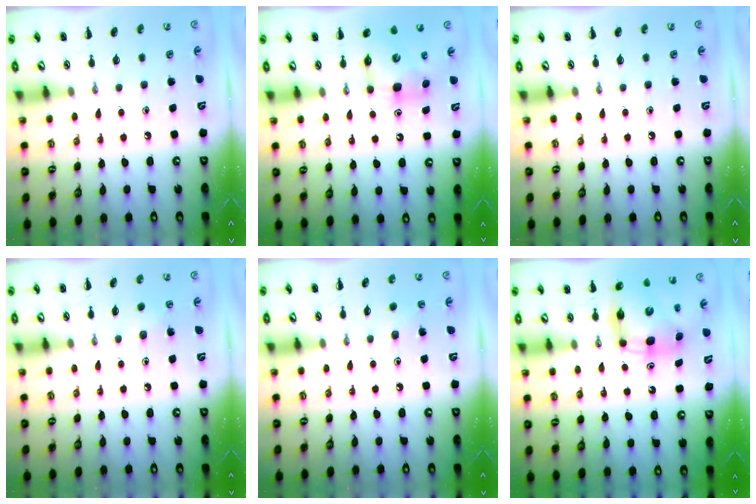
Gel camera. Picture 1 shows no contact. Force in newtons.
{"total": 7.0, "press": 7.0, "slide": 0.8}
{"total": 0.0}
{"total": 3.0, "press": 2.9, "slide": 0.9}
{"total": 2.6, "press": 2.5, "slide": 0.9}
{"total": 7.6, "press": 7.4, "slide": 1.6}